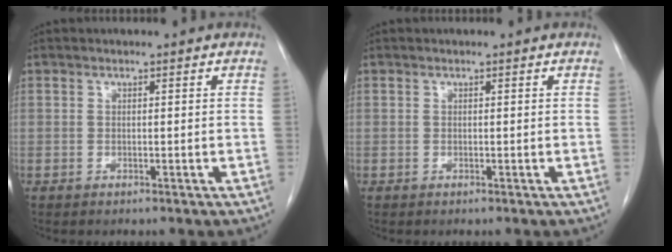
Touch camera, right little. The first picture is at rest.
{"total": 0.0}